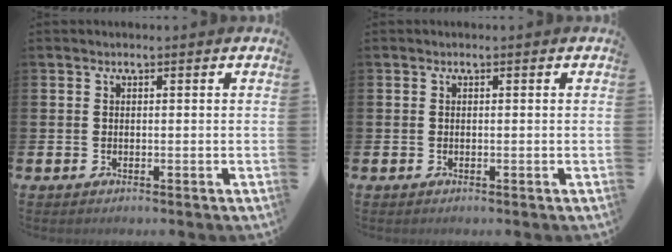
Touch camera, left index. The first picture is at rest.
{"total": 0.0}